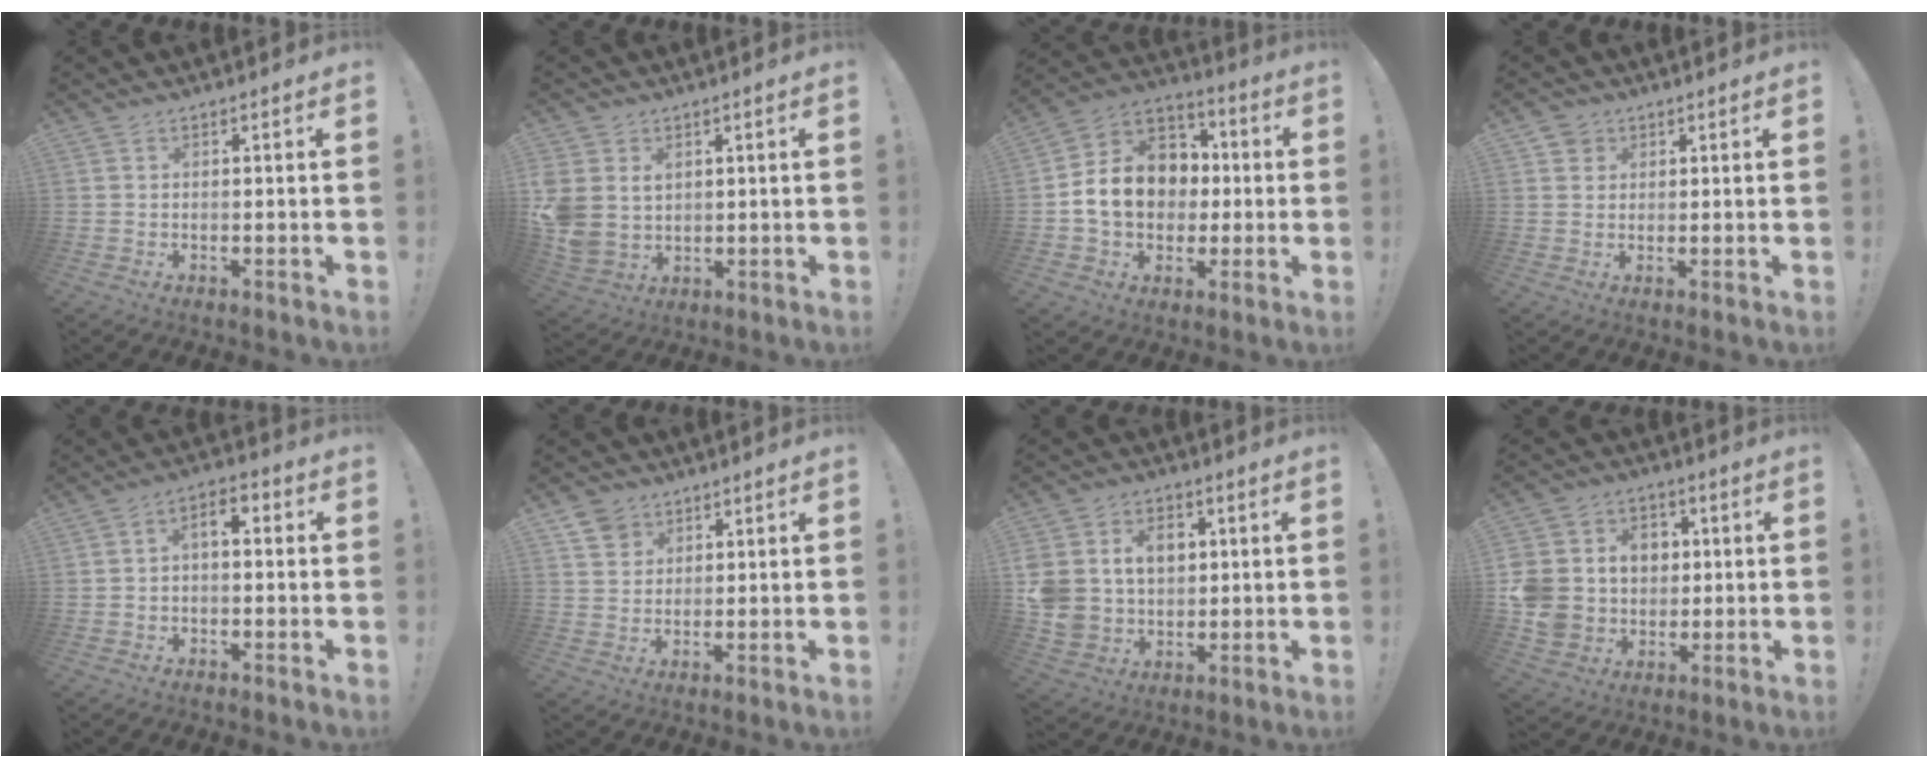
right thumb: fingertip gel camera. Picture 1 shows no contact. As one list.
[{"total": 8.0, "force": [2.7, 6.7, 3.5], "torque": [-0.080, -0.020, 0.055]}, {"total": 16.0, "force": [-0.2, 13.1, 9.2], "torque": [-0.143, 0.021, 0.008]}, {"total": 3.6, "force": [2.0, 3.0, 0.5], "torque": [-0.005, -0.005, 0.036]}, {"total": 4.8, "force": [-0.4, 3.0, 3.7], "torque": [-0.051, 0.009, -0.009]}, {"total": 5.8, "force": [3.8, 4.4, 0.8], "torque": [-0.007, -0.024, 0.073]}, {"total": 13.3, "force": [3.5, 11.0, 6.6], "torque": [-0.115, -0.012, 0.072]}, {"total": 13.2, "force": [0.2, 12.5, 4.3], "torque": [-0.086, 0.007, 0.023]}]